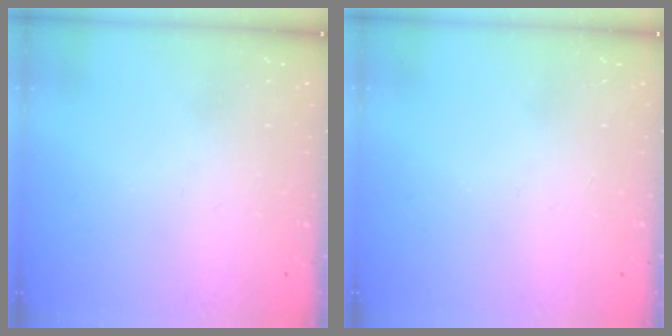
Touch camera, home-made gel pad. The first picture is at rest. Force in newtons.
{"total": 0.0}